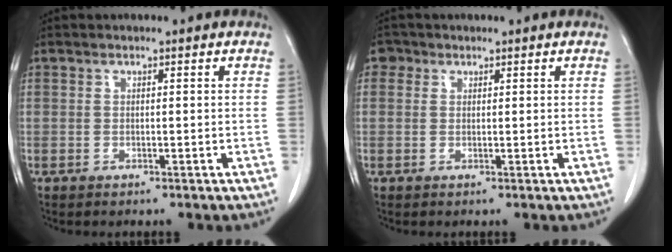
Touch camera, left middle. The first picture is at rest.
{"total": 1.5, "force": [0.7, 1.3, 0.1], "torque": [0.005, 0.004, 0.006]}